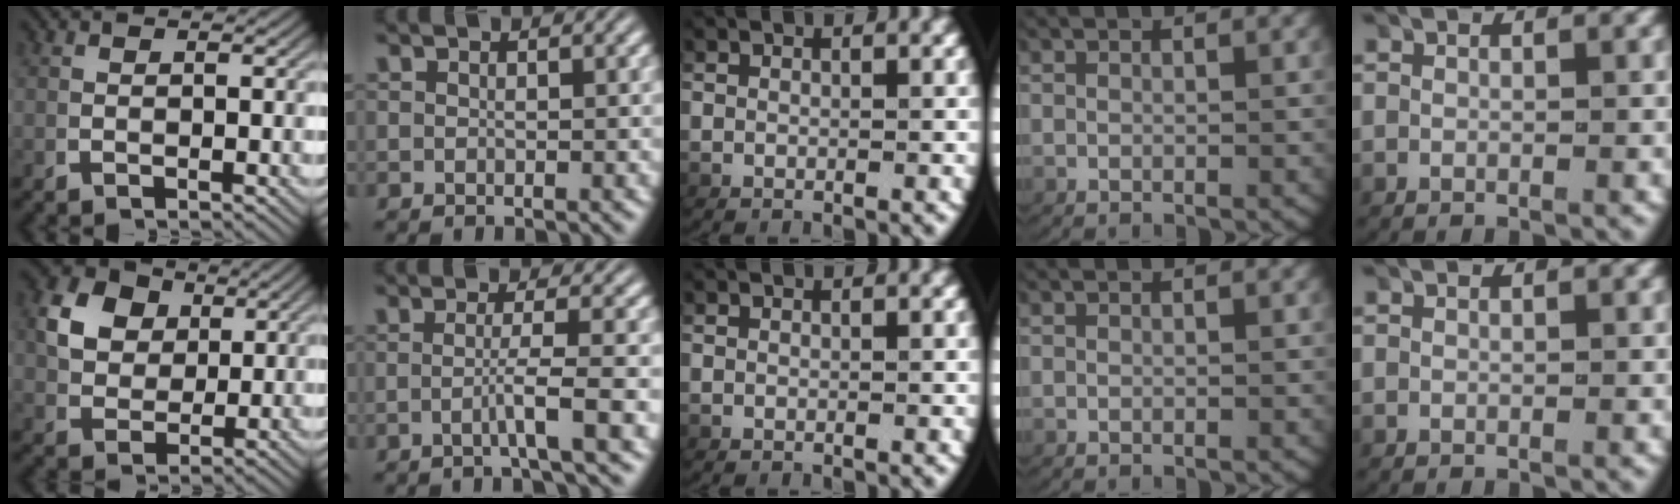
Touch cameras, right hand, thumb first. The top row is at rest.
{"thumb": {"total": 9.1, "force": [3.1, 7.1, 4.8], "torque": [-0.108, -0.009, 0.057]}, "index": {"total": 3.1, "force": [-1.2, -1.2, 2.5], "torque": [-0.043, -0.006, -0.018]}}